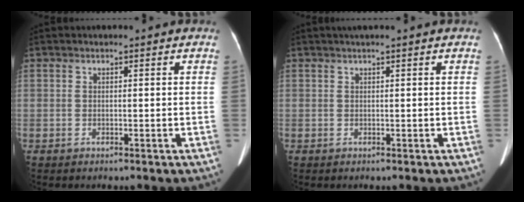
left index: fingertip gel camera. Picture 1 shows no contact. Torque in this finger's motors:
{"motor_torque": [0.04, -0.14, 0.00, 0.00]}